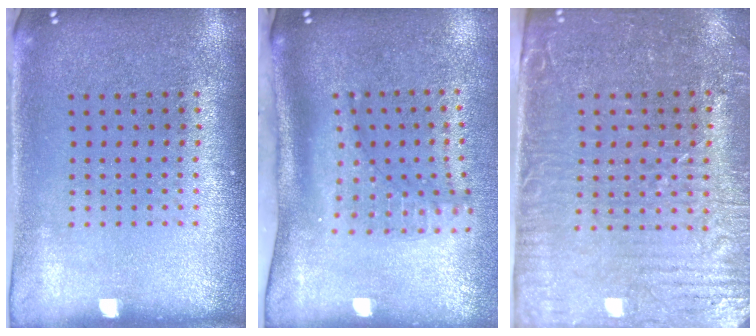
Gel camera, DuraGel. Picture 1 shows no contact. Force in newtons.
{"total": 2.3, "press": 1.6, "slide": 1.6}
{"total": 3.5, "press": 3.3, "slide": 1.3}